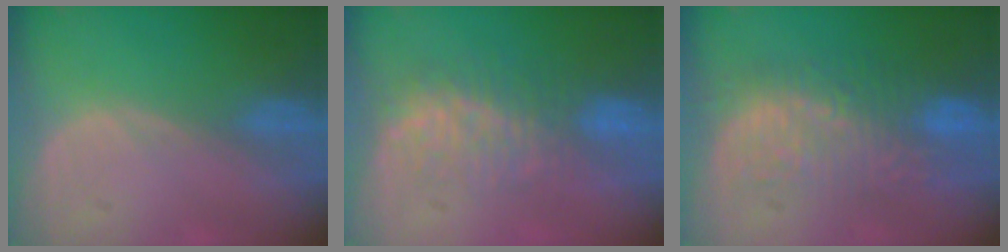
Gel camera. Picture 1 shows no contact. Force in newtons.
{"total": 7.5, "press": 7.2, "slide": 2.3}
{"total": 9.3, "press": 9.0, "slide": 2.3}